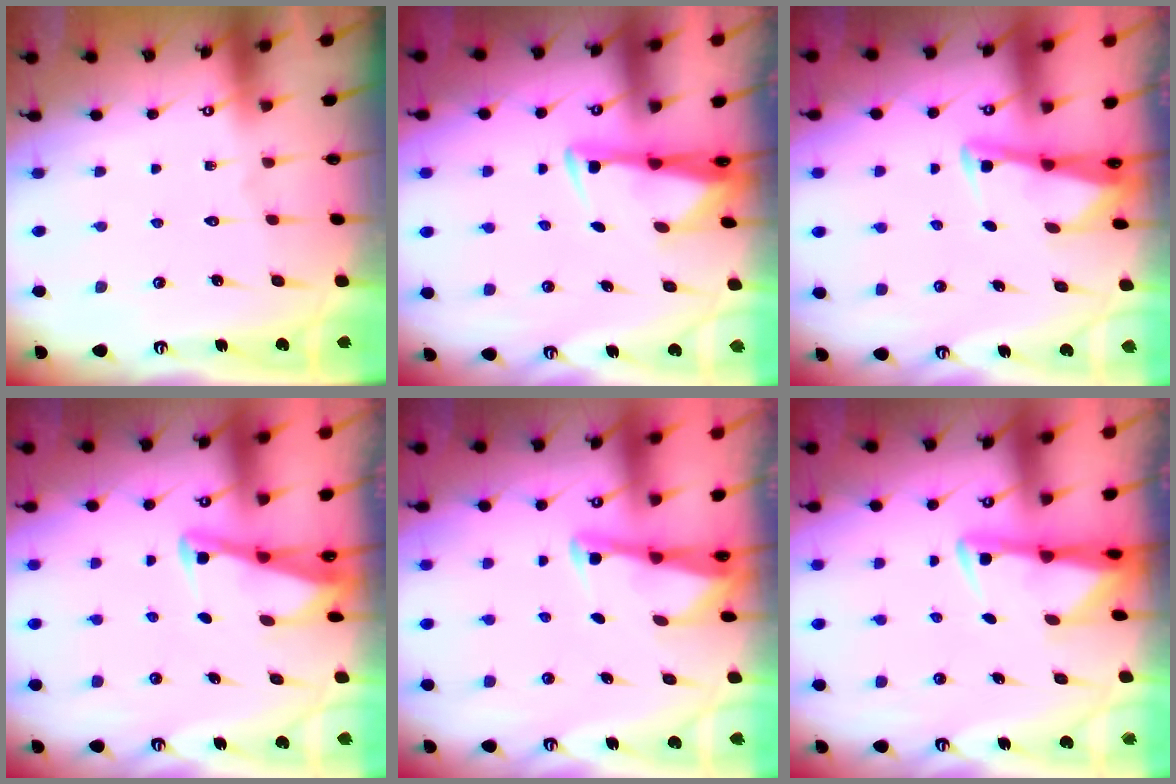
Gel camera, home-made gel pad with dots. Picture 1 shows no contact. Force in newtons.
{"total": 2.9, "press": 2.8, "slide": 0.8}
{"total": 2.8, "press": 2.8, "slide": 0.2}
{"total": 2.7, "press": 2.7, "slide": 0.3}
{"total": 2.8, "press": 2.8, "slide": 0.2}
{"total": 2.8, "press": 2.8, "slide": 0.4}